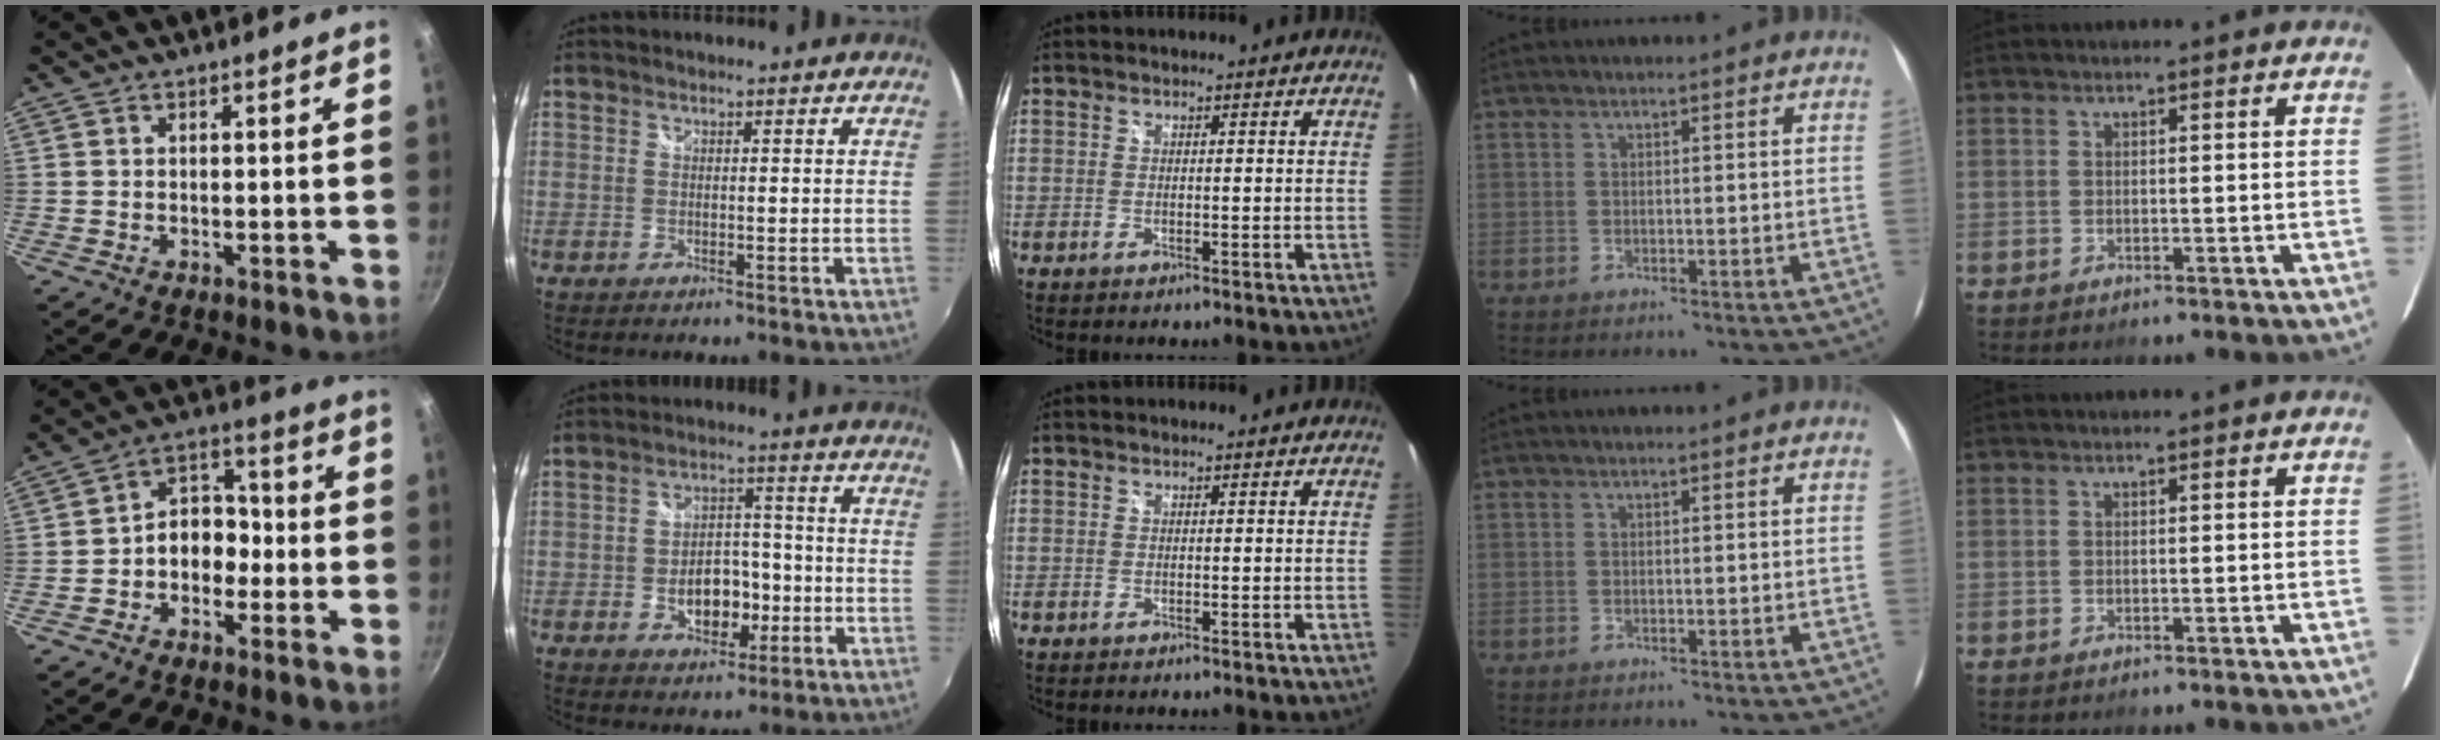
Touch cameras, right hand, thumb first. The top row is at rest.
{"thumb": {"total": 7.9, "force": [-2.0, 6.1, 4.6], "torque": [-0.020, 0.040, -0.043]}, "index": {"total": 8.9, "force": [-2.9, 5.9, 6.0], "torque": [-0.110, 0.014, -0.034]}}